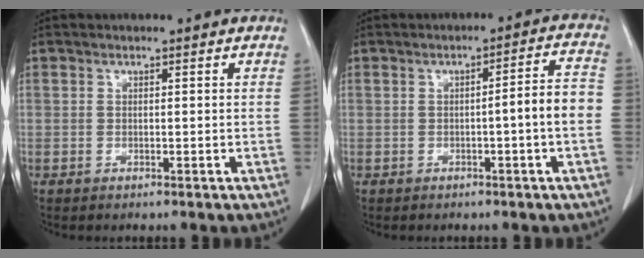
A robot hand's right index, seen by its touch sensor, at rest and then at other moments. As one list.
[{"total": 4.6, "force": [-0.9, -0.4, 4.4], "torque": [-0.059, 0.007, -0.014]}]